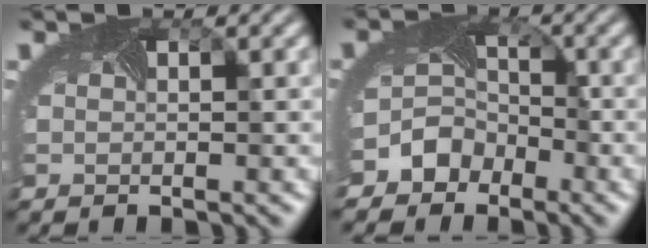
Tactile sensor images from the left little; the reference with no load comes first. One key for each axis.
{"total": 4.5, "fx": -2.9, "fy": 3.3, "fz": 0.8, "tx": 0.008, "ty": 0.004, "tz": -0.055}